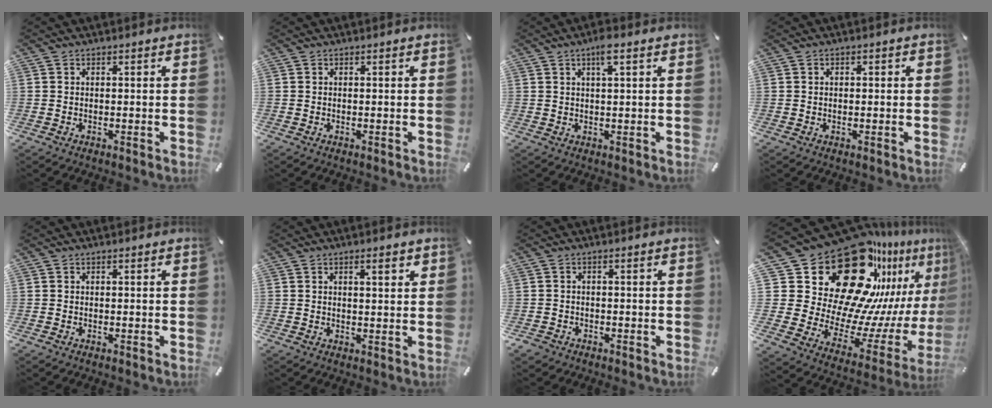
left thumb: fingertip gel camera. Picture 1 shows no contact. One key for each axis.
{"total": 0.0}
{"total": 4.1, "fx": 2.2, "fy": 0.7, "fz": 3.4, "tx": -0.072, "ty": 0.005, "tz": 0.036}
{"total": 0.8, "fx": 0.0, "fy": 0.6, "fz": 0.5, "tx": -0.011, "ty": 0.004, "tz": -0.002}
{"total": 0.0}
{"total": 2.8, "fx": 1.6, "fy": 0.7, "fz": 2.2, "tx": -0.037, "ty": 0.000, "tz": 0.025}
{"total": 1.7, "fx": -1.1, "fy": 1.3, "fz": 0.4, "tx": -0.007, "ty": 0.006, "tz": -0.024}
{"total": 34.6, "fx": 20.8, "fy": 18.4, "fz": 20.6, "tx": -0.317, "ty": -0.208, "tz": 0.400}